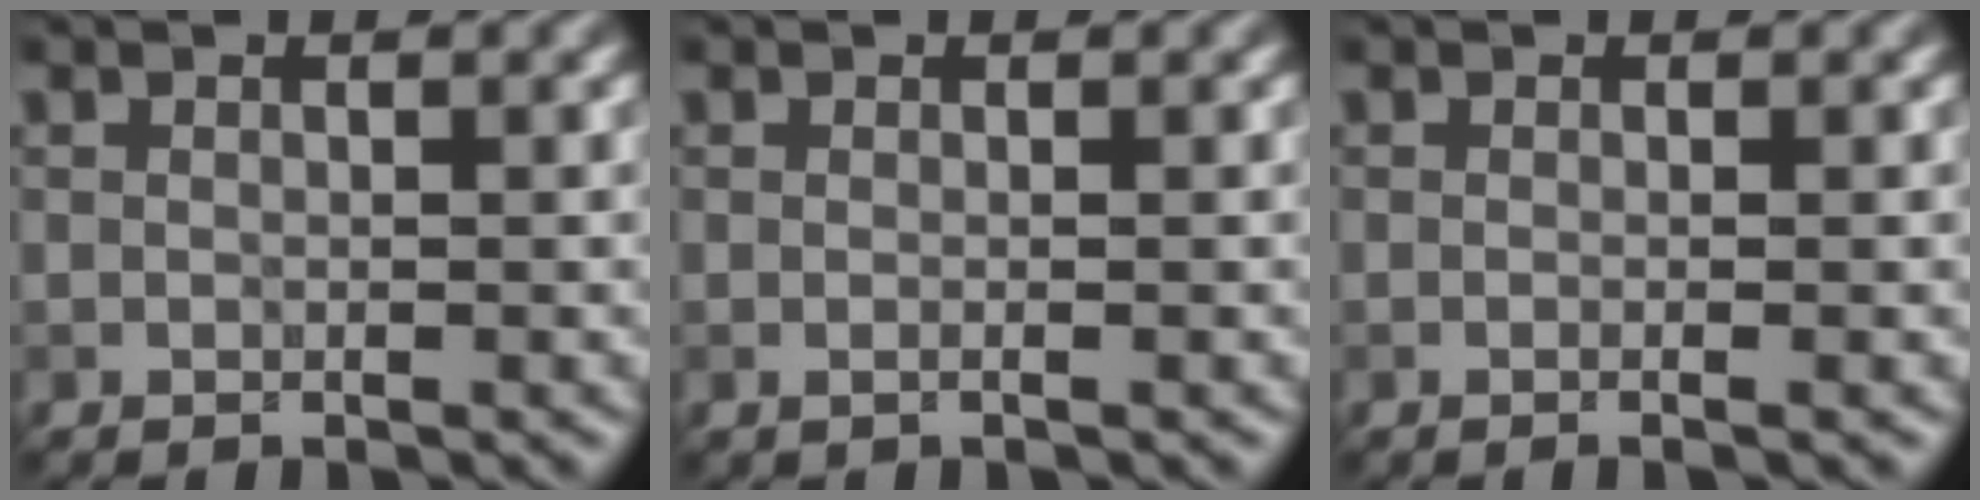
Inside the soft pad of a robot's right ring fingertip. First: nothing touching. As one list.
[{"total": 0.5, "force": [0.0, 0.1, 0.5], "torque": [-0.012, -0.007, -0.004]}, {"total": 1.4, "force": [0.0, 0.6, 1.2], "torque": [-0.005, -0.011, -0.012]}]